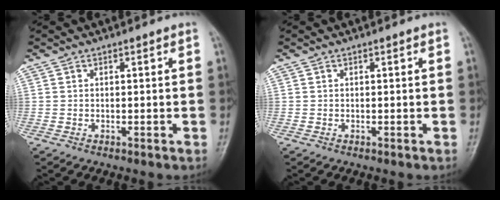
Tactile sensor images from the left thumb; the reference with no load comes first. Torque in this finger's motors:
{"motor_torque": [-0.22, 0.21, 0.13, 0.05, 0.00]}